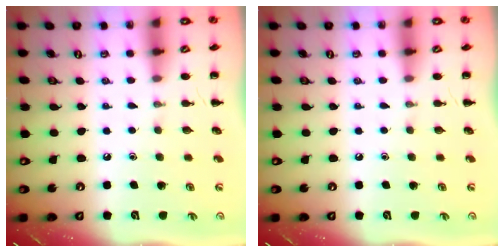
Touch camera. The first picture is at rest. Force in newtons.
{"total": 0.0}